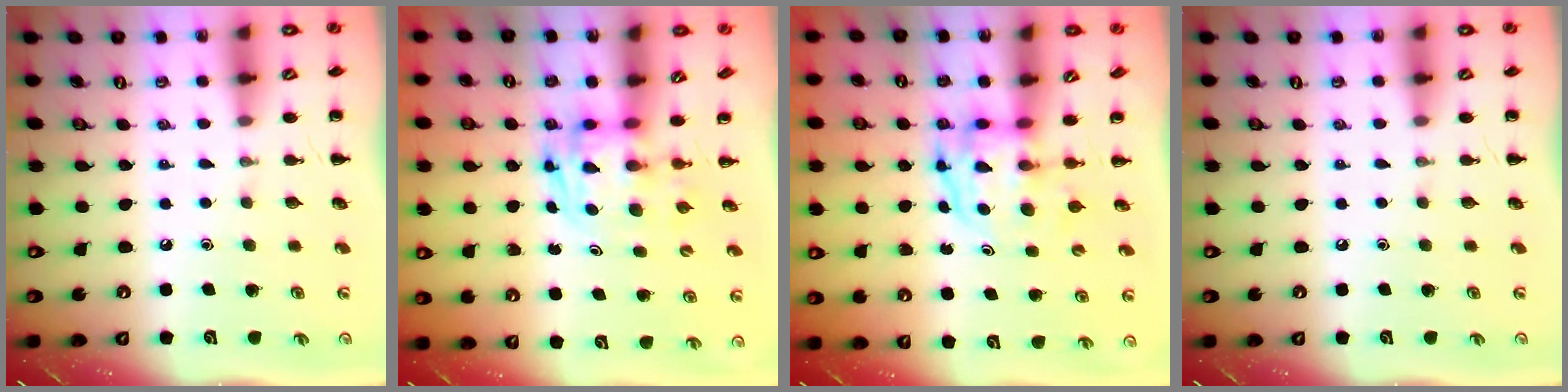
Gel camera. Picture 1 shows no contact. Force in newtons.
{"total": 2.8, "press": 2.8, "slide": 0.5}
{"total": 3.9, "press": 3.9, "slide": 0.7}
{"total": 0.0}